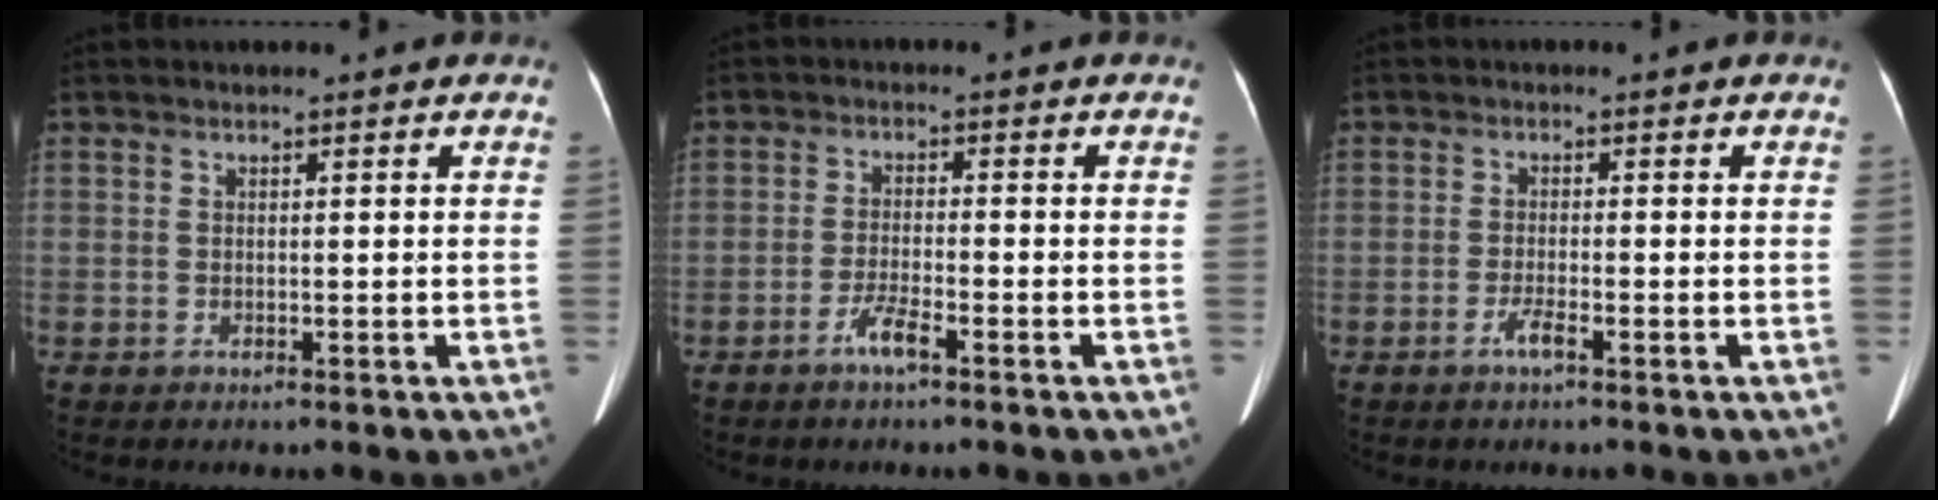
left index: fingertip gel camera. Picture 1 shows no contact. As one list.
[{"total": 3.2, "force": [-2.3, 0.1, 2.3], "torque": [-0.051, -0.004, -0.047]}, {"total": 1.9, "force": [-1.3, 0.0, 1.4], "torque": [-0.034, -0.003, -0.030]}]